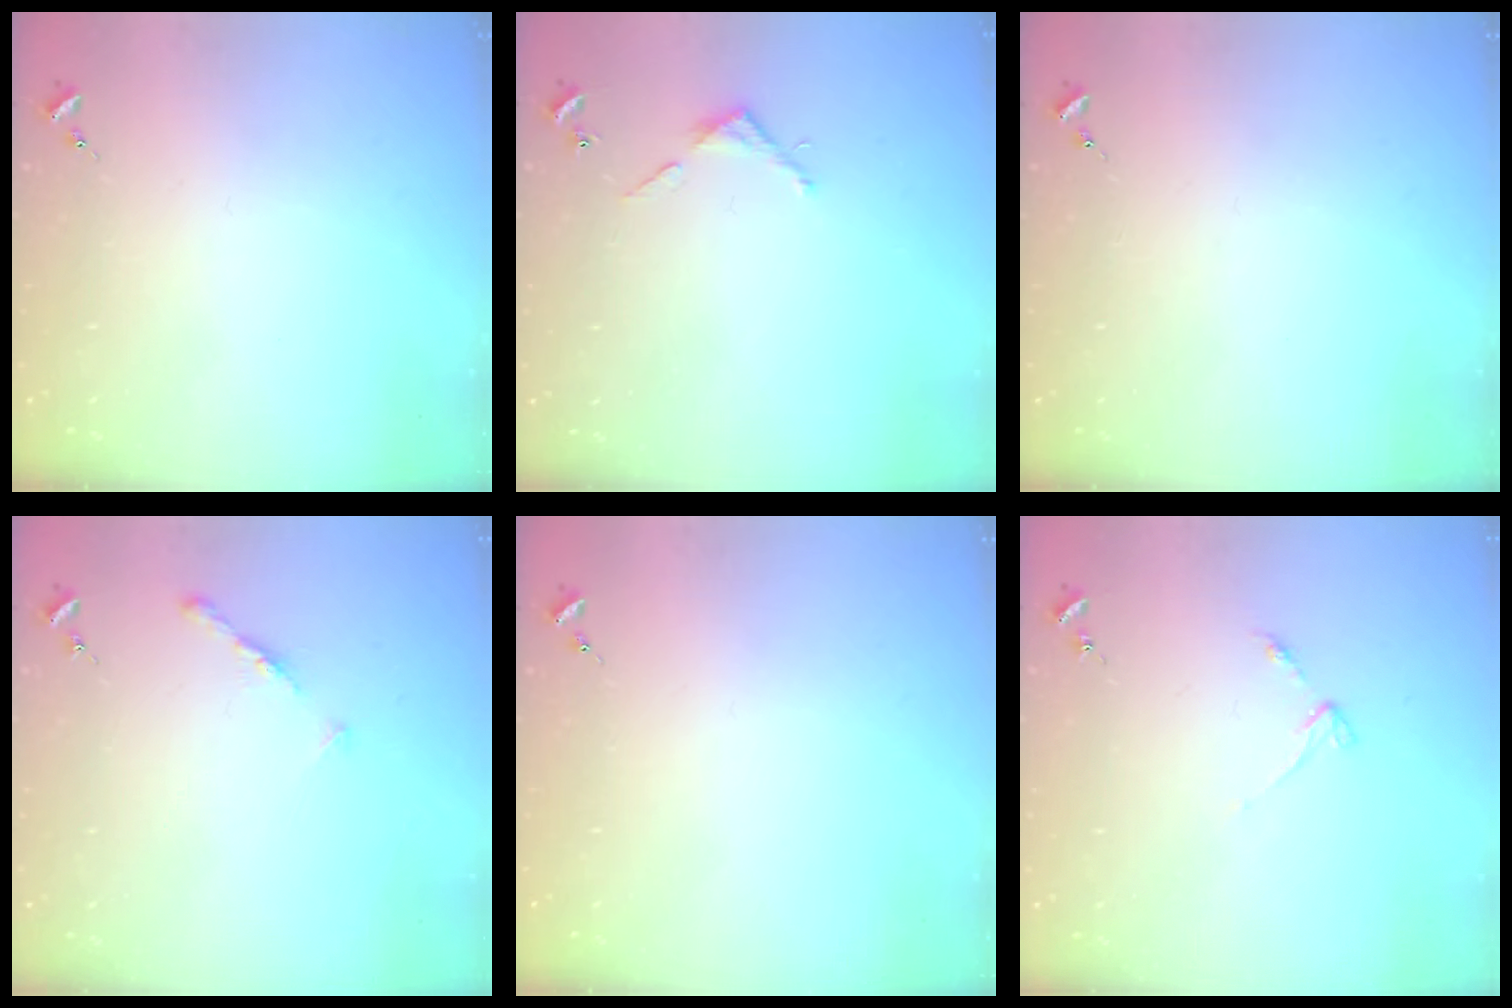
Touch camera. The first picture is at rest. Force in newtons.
{"total": 3.5, "press": 3.5, "slide": 0.2}
{"total": 0.0}
{"total": 5.3, "press": 5.2, "slide": 0.6}
{"total": 0.0}
{"total": 4.2, "press": 4.1, "slide": 0.4}